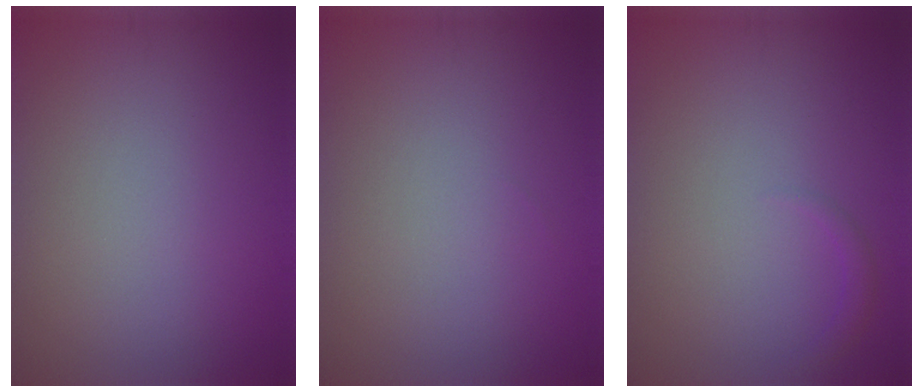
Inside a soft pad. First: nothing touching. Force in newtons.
{"total": 0.0}
{"total": 0.9, "press": 0.9, "slide": 0.1}